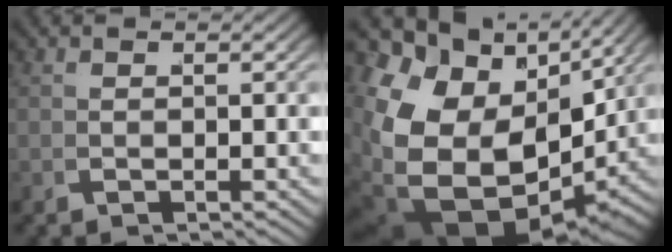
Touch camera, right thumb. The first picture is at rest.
{"total": 18.2, "force": [-1.0, 12.2, 13.5], "torque": [-0.298, -0.068, 0.027]}